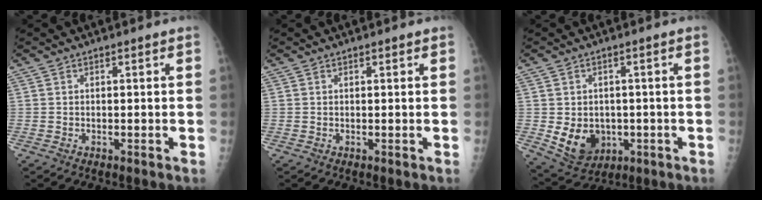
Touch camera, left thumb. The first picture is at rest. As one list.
[{"total": 0.5, "force": [0.4, 0.2, 0.3], "torque": [-0.005, -0.001, 0.004]}, {"total": 8.7, "force": [-1.4, 7.0, 4.9], "torque": [-0.057, -0.002, 0.000]}]